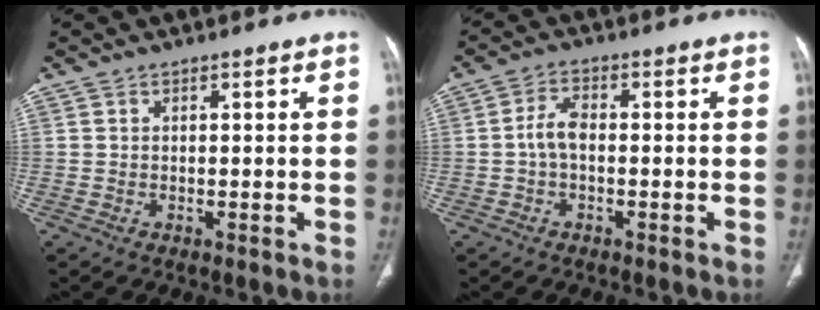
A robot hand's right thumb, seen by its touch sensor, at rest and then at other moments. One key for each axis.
{"total": 3.8, "fx": -0.6, "fy": 2.1, "fz": 3.1, "tx": -0.062, "ty": 0.013, "tz": -0.017}